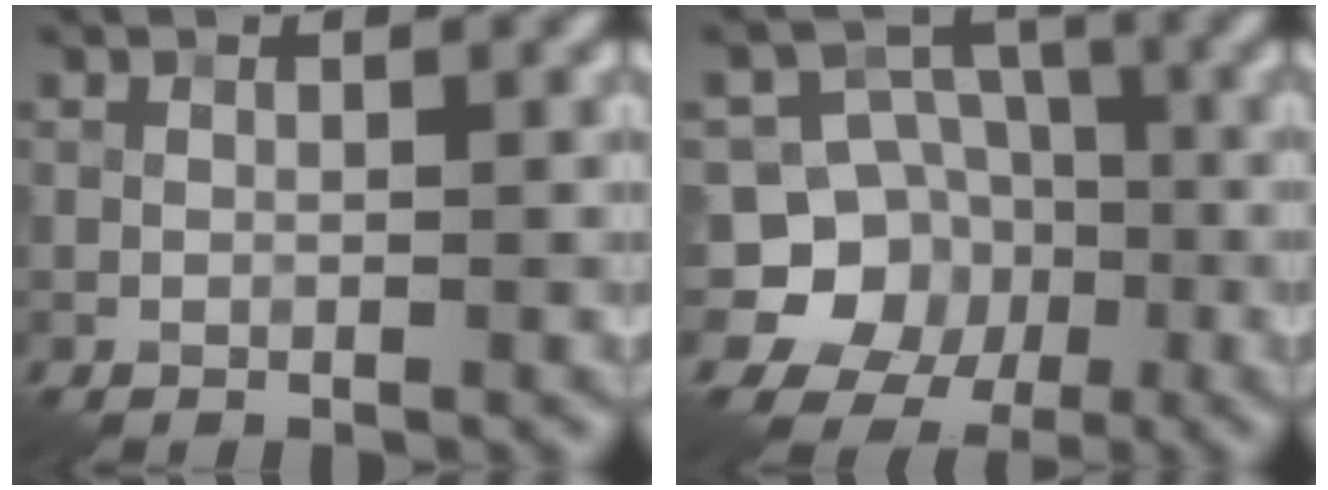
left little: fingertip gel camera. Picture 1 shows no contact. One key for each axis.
{"total": 9.4, "fx": -2.6, "fy": 8.6, "fz": 2.6, "tx": -0.043, "ty": 0.023, "tz": -0.069}